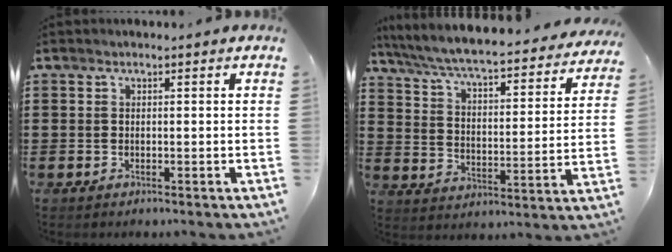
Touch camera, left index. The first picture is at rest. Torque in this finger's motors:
{"motor_torque": [2.14, 0.00, 1.05, 0.21]}